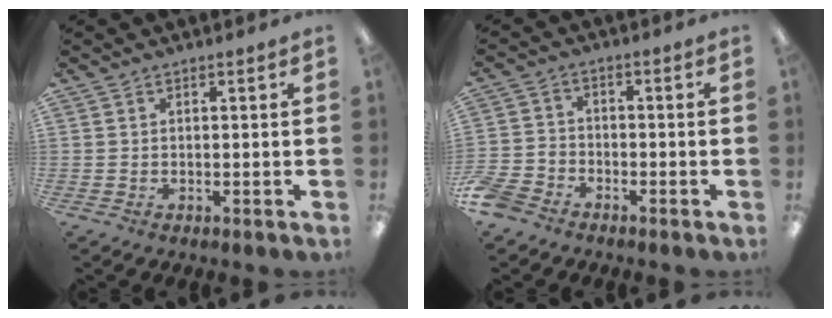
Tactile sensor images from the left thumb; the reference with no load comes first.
{"total": 6.1, "force": [-4.9, 3.0, 2.2], "torque": [-0.050, 0.021, -0.095]}